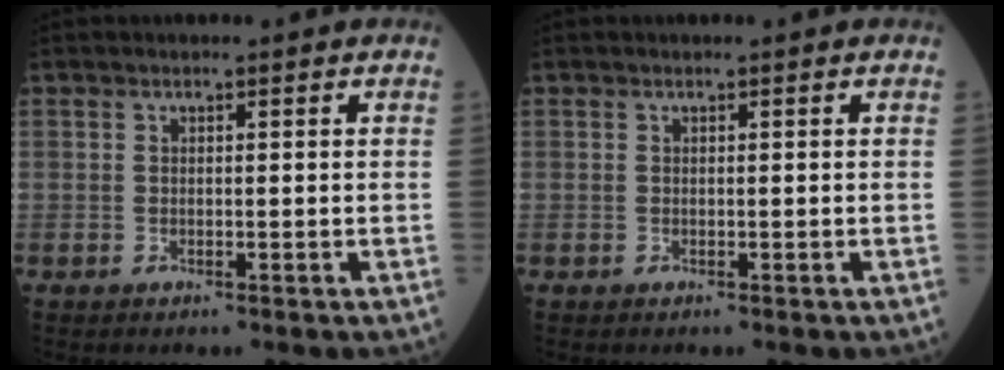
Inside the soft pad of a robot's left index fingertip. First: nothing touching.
{"total": 0.0}